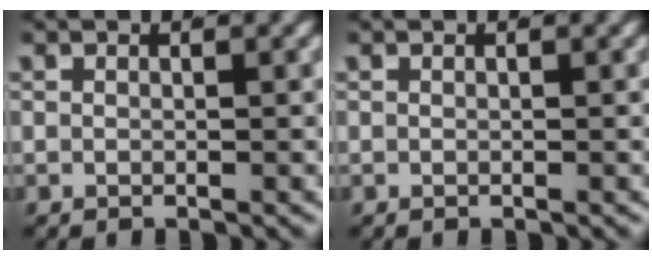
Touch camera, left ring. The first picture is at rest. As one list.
[{"total": 0.0}]